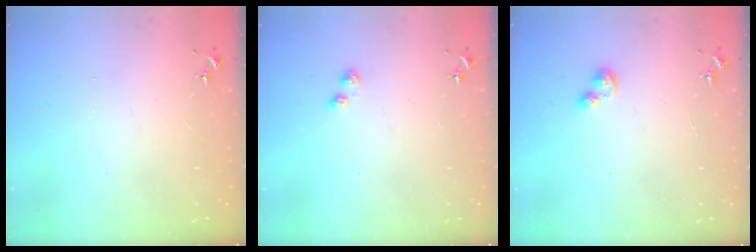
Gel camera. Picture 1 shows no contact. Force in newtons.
{"total": 3.0, "press": 2.9, "slide": 0.5}
{"total": 2.7, "press": 2.7, "slide": 0.3}